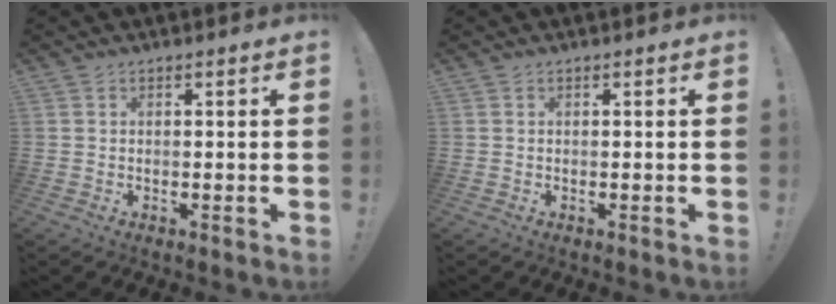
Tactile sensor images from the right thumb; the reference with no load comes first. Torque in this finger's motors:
{"motor_torque": [0.04, 0.03, 0.01, 0.04, 0.00]}